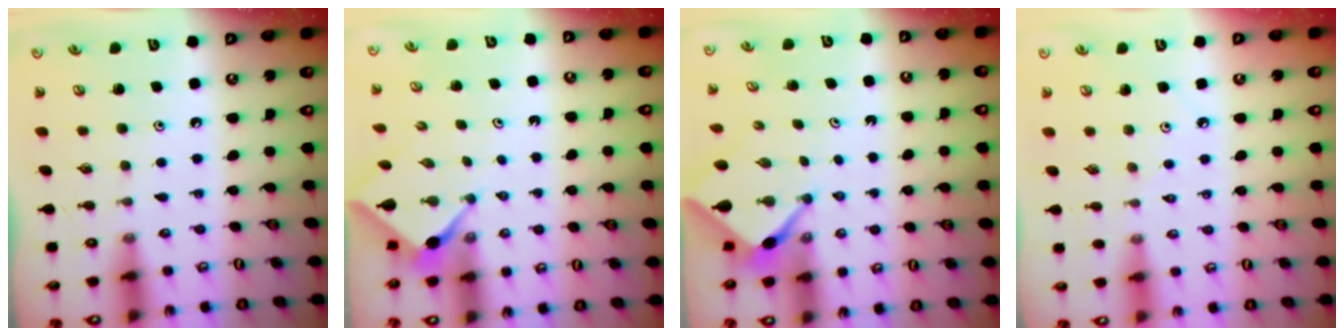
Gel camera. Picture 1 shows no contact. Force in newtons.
{"total": 2.5, "press": 2.5, "slide": 0.3}
{"total": 2.3, "press": 2.3, "slide": 0.3}
{"total": 1.9, "press": 1.9, "slide": 0.4}